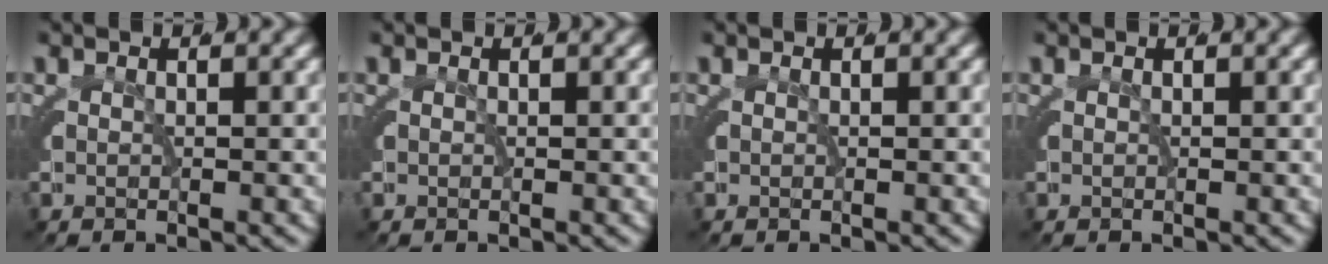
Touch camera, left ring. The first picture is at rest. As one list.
[{"total": 0.0}, {"total": 0.0}, {"total": 0.0}]